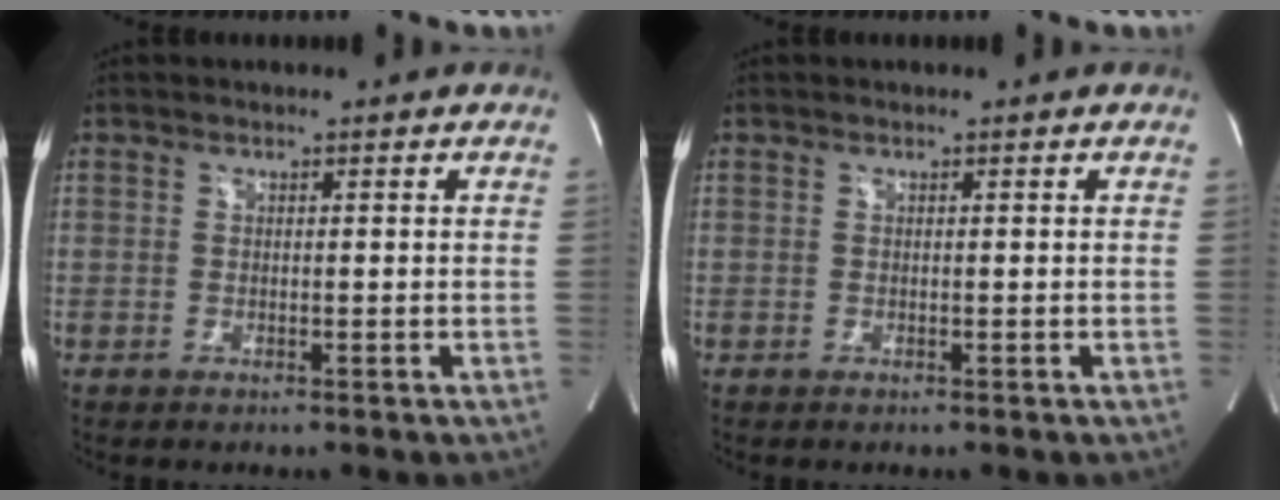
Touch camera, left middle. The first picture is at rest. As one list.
[{"total": 0.0}]